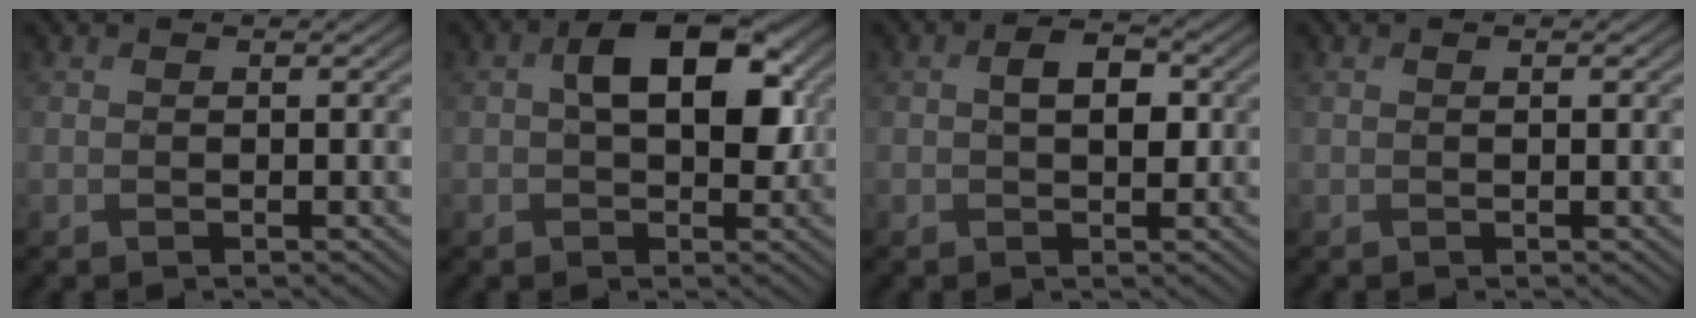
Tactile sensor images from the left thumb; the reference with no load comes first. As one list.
[{"total": 8.9, "force": [1.5, 5.5, 6.9], "torque": [-0.110, 0.004, 0.016]}, {"total": 3.9, "force": [0.2, 2.6, 3.0], "torque": [-0.053, 0.003, 0.000]}, {"total": 0.5, "force": [0.1, 0.1, 0.5], "torque": [-0.008, 0.000, 0.002]}]